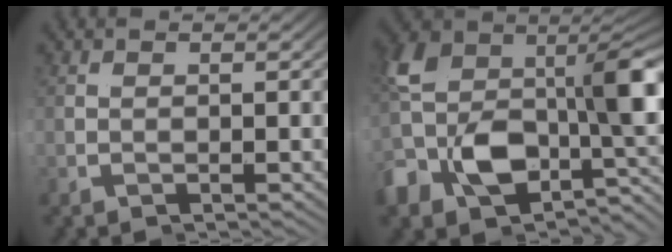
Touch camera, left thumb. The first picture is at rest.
{"total": 13.4, "force": [-3.4, 7.5, 10.6], "torque": [-0.230, -0.027, -0.028]}